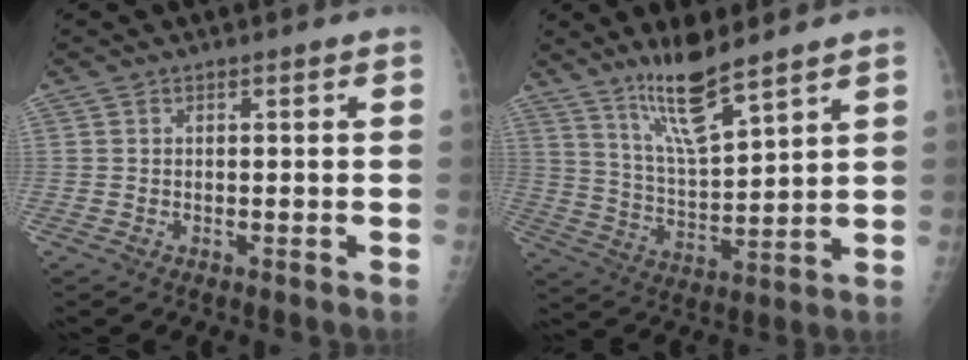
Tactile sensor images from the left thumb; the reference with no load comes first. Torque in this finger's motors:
{"motor_torque": [0.17, 0.06, 0.48, -0.32, 0.07]}